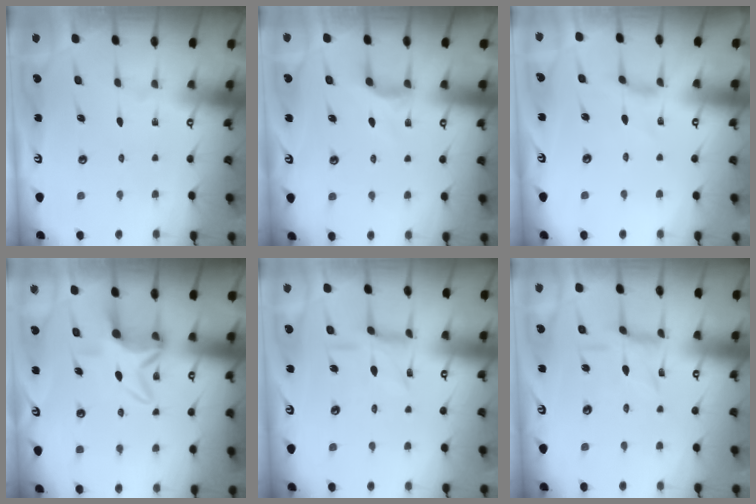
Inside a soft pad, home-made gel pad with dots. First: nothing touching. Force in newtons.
{"total": 2.9, "press": 2.9, "slide": 0.4}
{"total": 1.5, "press": 1.4, "slide": 0.4}
{"total": 7.1, "press": 7.0, "slide": 1.0}
{"total": 4.9, "press": 4.9, "slide": 0.3}
{"total": 1.0, "press": 0.9, "slide": 0.4}